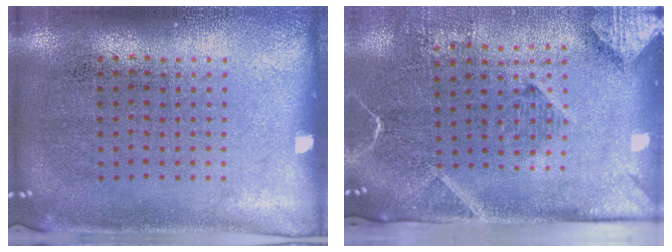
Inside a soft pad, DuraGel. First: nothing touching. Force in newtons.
{"total": 2.9, "press": 2.1, "slide": 2.0}